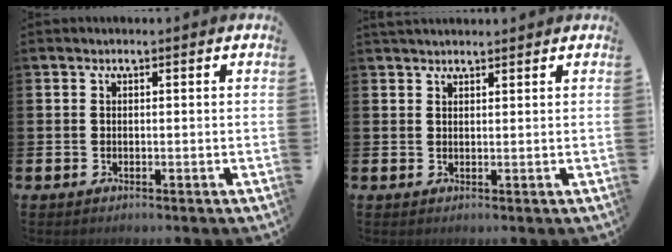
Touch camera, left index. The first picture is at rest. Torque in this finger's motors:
{"motor_torque": [1.05, -0.97, 0.13, 0.03]}